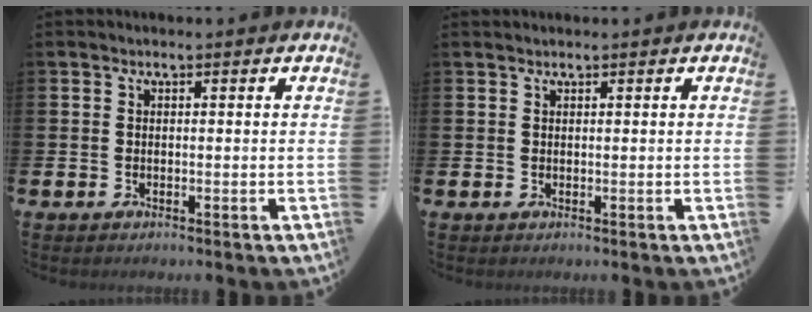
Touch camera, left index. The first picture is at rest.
{"total": 0.6, "force": [0.6, 0.1, 0.0], "torque": [-0.001, 0.000, 0.012]}